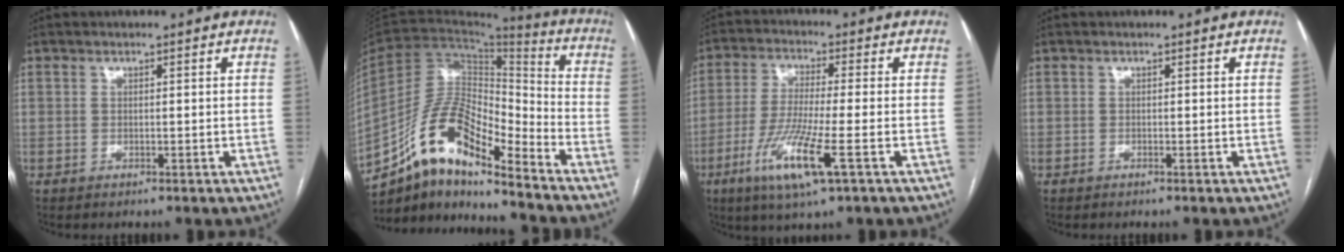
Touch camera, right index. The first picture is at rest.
{"total": 14.6, "force": [-11.1, 3.7, 8.7], "torque": [-0.161, 0.037, -0.202]}
{"total": 10.5, "force": [-4.3, 0.1, 9.5], "torque": [-0.197, -0.024, -0.082]}
{"total": 0.0}